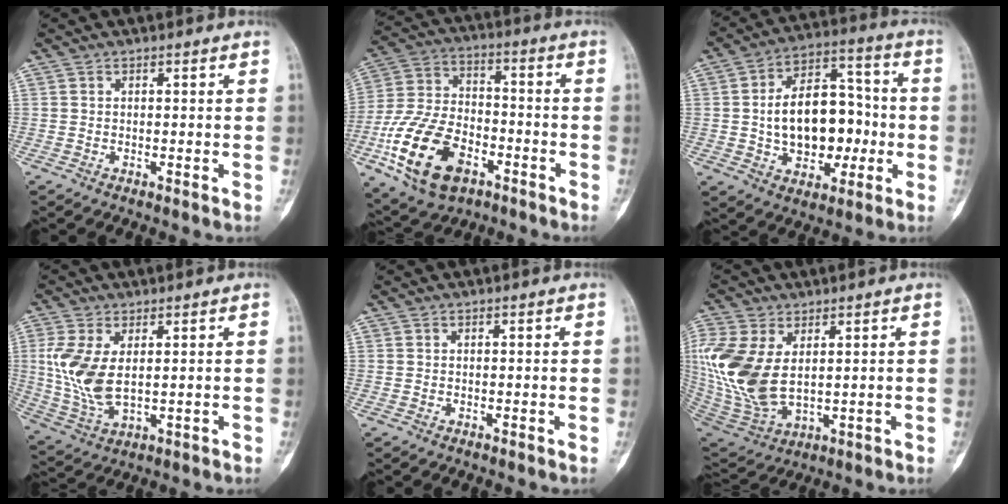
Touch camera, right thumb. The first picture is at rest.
{"total": 19.0, "force": [-8.1, 11.3, 12.9], "torque": [-0.236, 0.038, -0.140]}
{"total": 17.4, "force": [-1.3, 11.5, 13.0], "torque": [-0.166, 0.039, -0.014]}
{"total": 10.1, "force": [1.4, 5.1, 8.6], "torque": [-0.191, -0.009, 0.042]}
{"total": 0.0}
{"total": 16.9, "force": [2.6, 10.0, 13.3], "torque": [-0.307, -0.018, 0.069]}